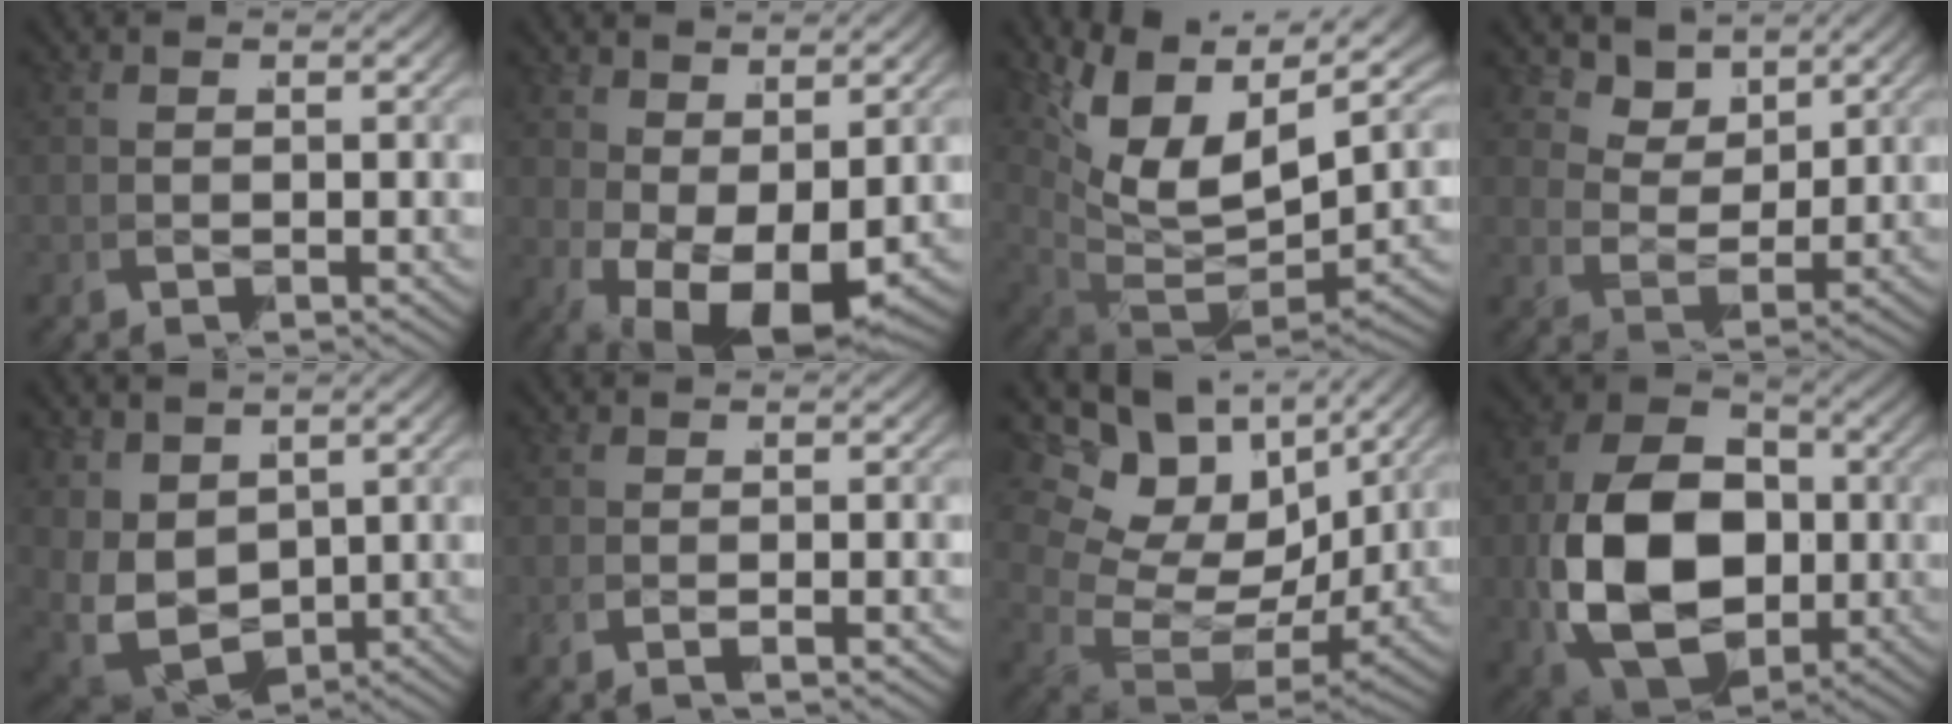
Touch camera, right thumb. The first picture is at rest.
{"total": 8.3, "force": [-2.0, 5.0, 6.3], "torque": [-0.109, -0.030, -0.016]}
{"total": 12.4, "force": [2.0, 8.2, 9.0], "torque": [-0.204, -0.032, 0.047]}
{"total": 3.8, "force": [2.5, 2.2, 1.9], "torque": [-0.034, 0.000, 0.041]}
{"total": 8.4, "force": [-0.9, 6.8, 4.8], "torque": [-0.155, -0.057, 0.009]}
{"total": 0.8, "force": [-0.7, -0.3, 0.1], "torque": [-0.003, 0.005, -0.018]}
{"total": 12.2, "force": [0.7, 8.7, 8.4], "torque": [-0.171, -0.028, 0.019]}
{"total": 18.8, "force": [-1.4, 13.5, 13.1], "torque": [-0.297, -0.054, 0.001]}